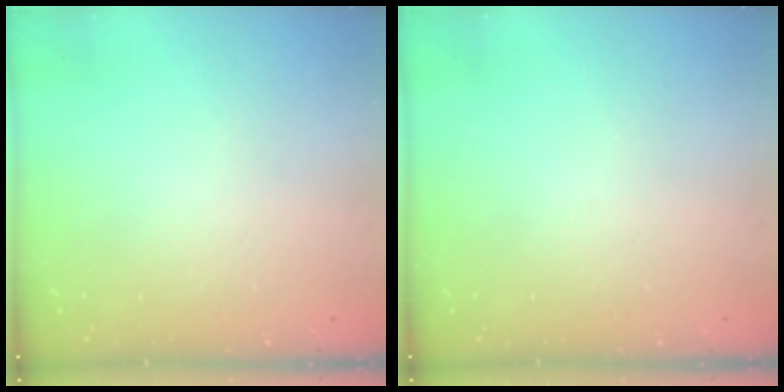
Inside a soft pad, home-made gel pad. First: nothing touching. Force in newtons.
{"total": 0.0}